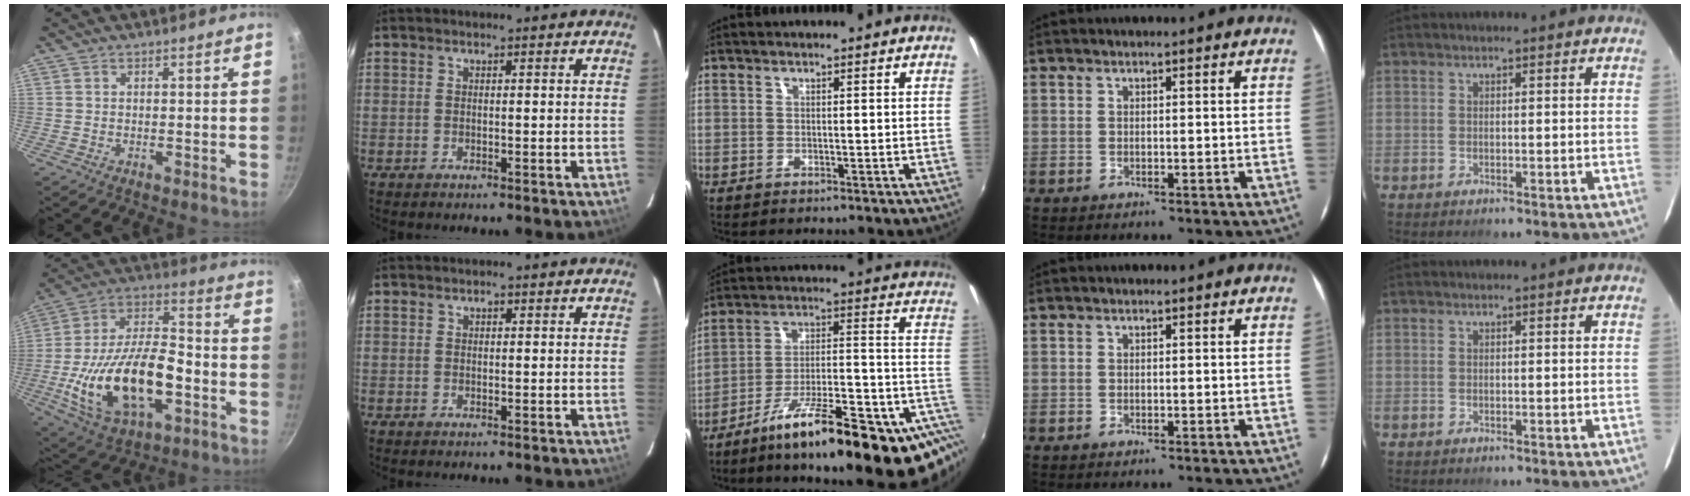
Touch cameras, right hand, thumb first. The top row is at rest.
{"thumb": {"total": 24.0, "force": [-6.2, 12.4, 19.6], "torque": [-0.356, 0.030, -0.102]}, "index": {"total": 0.6, "force": [0.2, 0.5, 0.3], "torque": [-0.005, 0.004, 0.003]}, "middle": {"total": 21.8, "force": [-7.4, 4.5, 20.0], "torque": [-0.279, -0.011, -0.115]}}